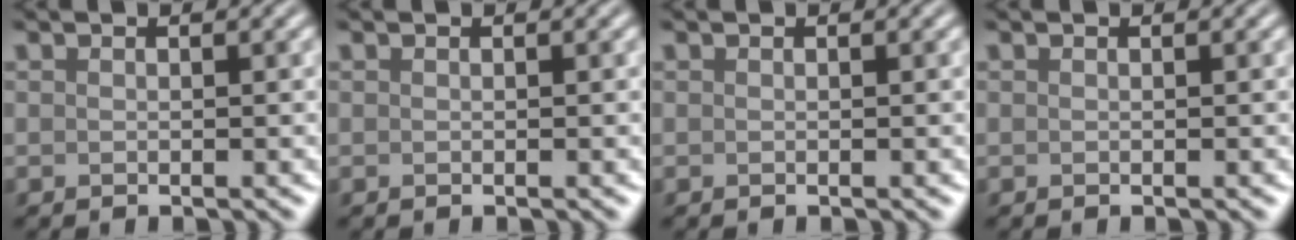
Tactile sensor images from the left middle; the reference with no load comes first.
{"total": 0.0}
{"total": 0.0}
{"total": 0.0}